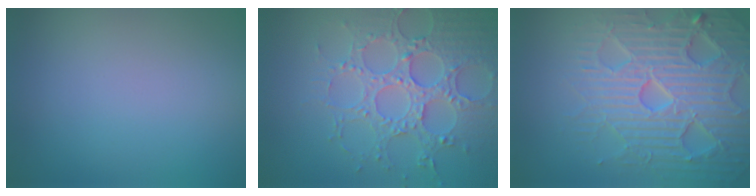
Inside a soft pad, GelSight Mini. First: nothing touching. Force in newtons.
{"total": 5.8, "press": 5.2, "slide": 2.5}
{"total": 7.5, "press": 7.4, "slide": 1.4}